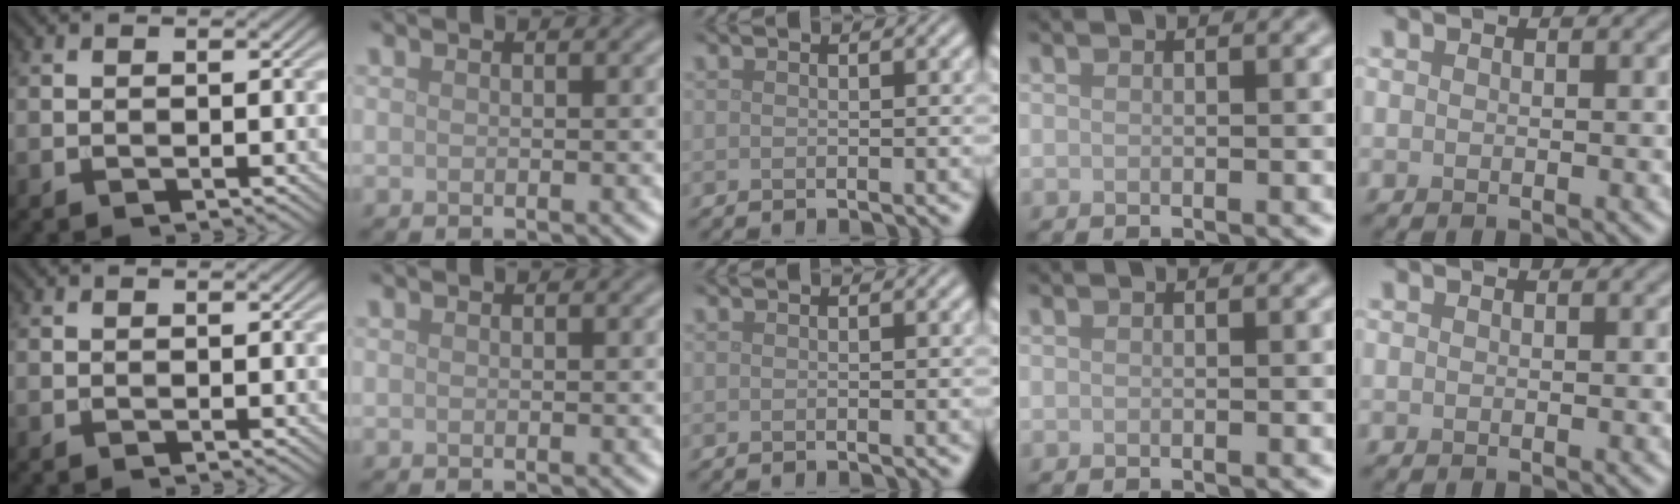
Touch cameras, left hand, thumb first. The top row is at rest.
{}